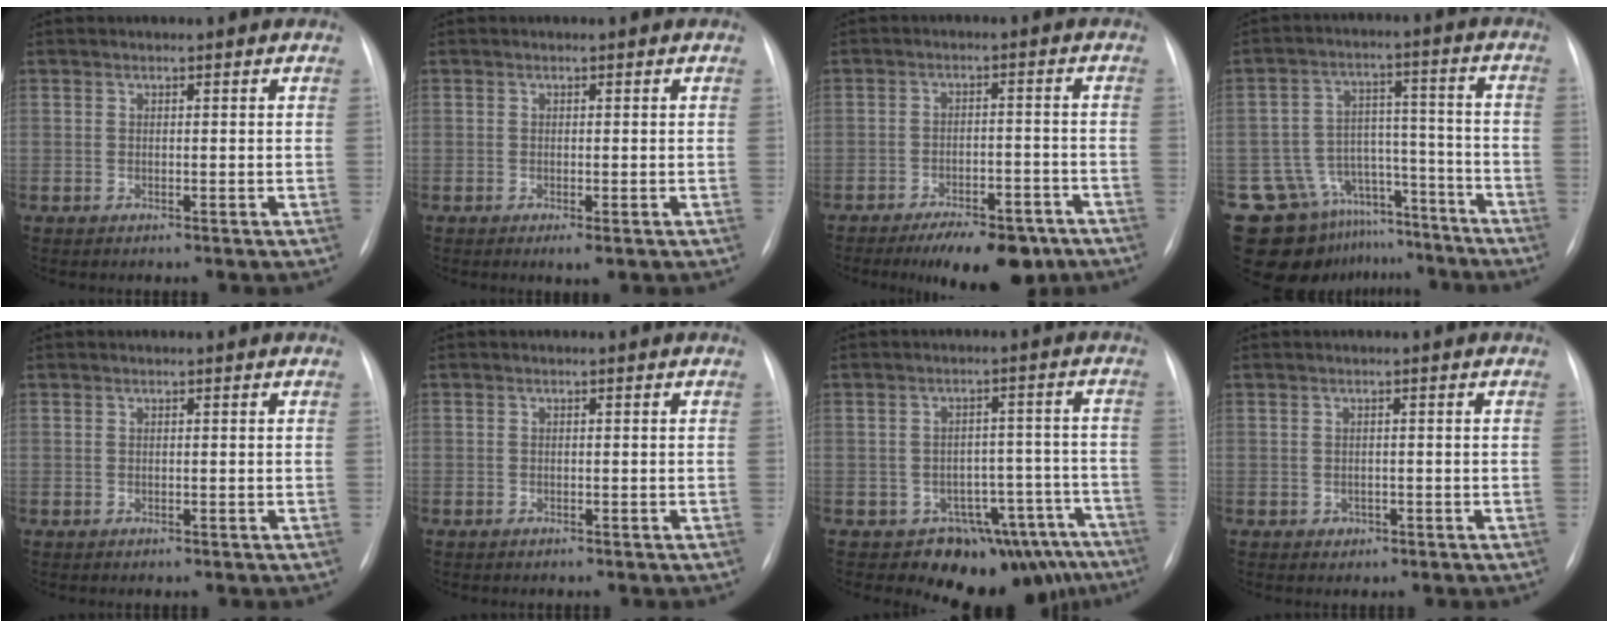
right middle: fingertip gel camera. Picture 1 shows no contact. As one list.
[{"total": 1.3, "force": [-0.6, 0.2, 1.1], "torque": [-0.014, -0.004, -0.007]}, {"total": 10.7, "force": [-8.0, 4.1, 5.9], "torque": [-0.073, 0.003, -0.116]}, {"total": 15.0, "force": [-12.1, 8.4, 2.6], "torque": [-0.042, 0.062, -0.174]}, {"total": 0.0}, {"total": 0.6, "force": [-0.4, 0.4, 0.0], "torque": [-0.001, 0.003, -0.007]}, {"total": 12.6, "force": [-10.2, 7.2, 2.0], "torque": [0.015, 0.061, -0.121]}, {"total": 1.2, "force": [-0.6, 1.1, 0.3], "torque": [-0.005, 0.002, -0.004]}]